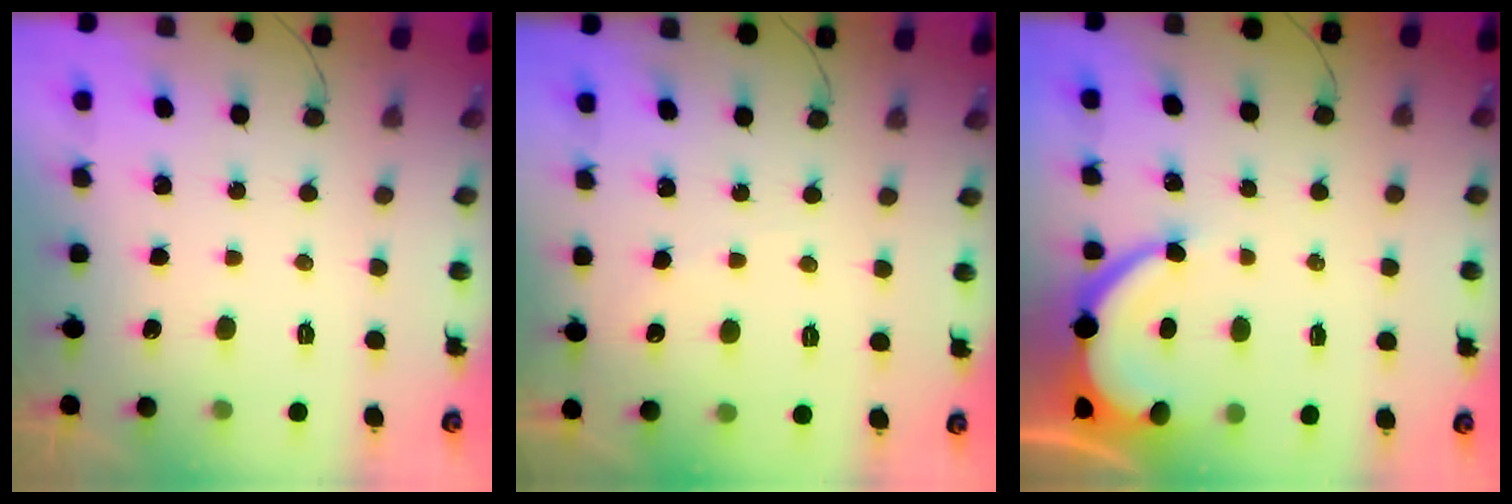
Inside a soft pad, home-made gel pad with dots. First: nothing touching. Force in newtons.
{"total": 2.0, "press": 2.0, "slide": 0.3}
{"total": 6.4, "press": 6.3, "slide": 0.6}